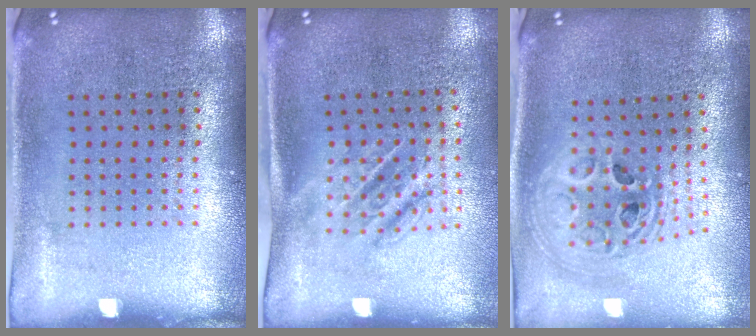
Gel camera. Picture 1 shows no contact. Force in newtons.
{"total": 1.7, "press": 1.3, "slide": 1.1}
{"total": 2.3, "press": 1.8, "slide": 1.4}